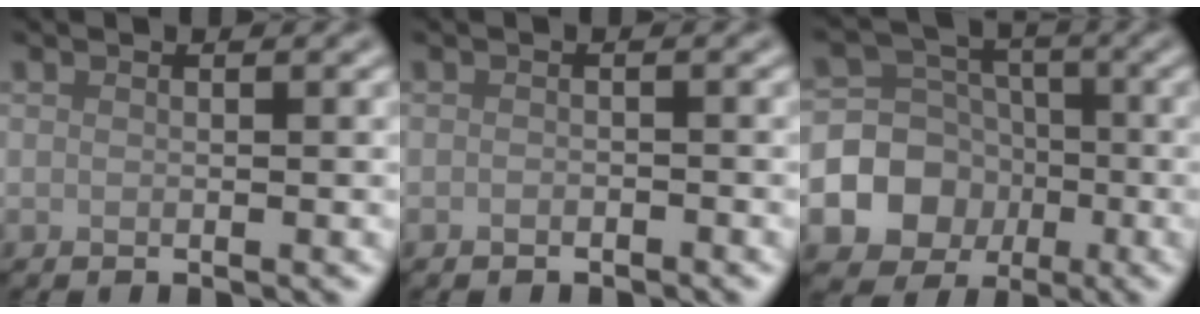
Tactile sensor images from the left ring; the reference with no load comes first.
{"total": 0.6, "force": [-0.4, 0.3, 0.1], "torque": [-0.001, -0.002, -0.007]}
{"total": 10.5, "force": [-3.7, 9.5, 2.4], "torque": [-0.044, -0.024, -0.086]}